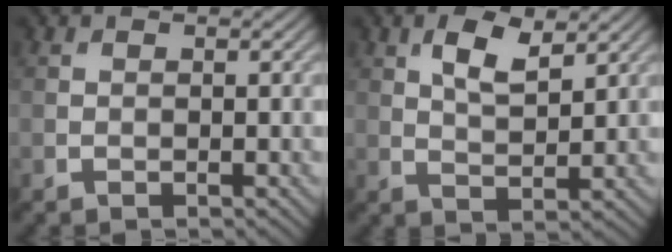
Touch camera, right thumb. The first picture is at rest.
{"total": 5.0, "force": [2.6, 2.1, 3.7], "torque": [-0.079, -0.002, 0.049]}